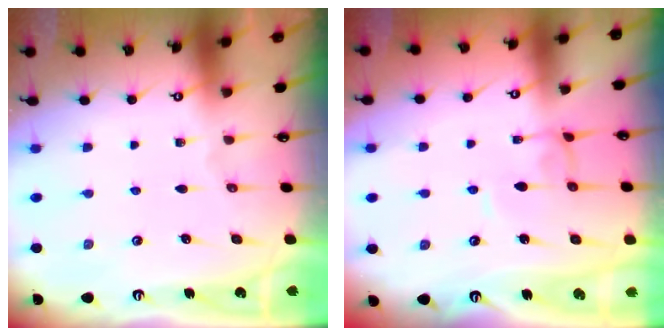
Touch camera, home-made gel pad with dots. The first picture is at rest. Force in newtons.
{"total": 1.5, "press": 1.5, "slide": 0.2}